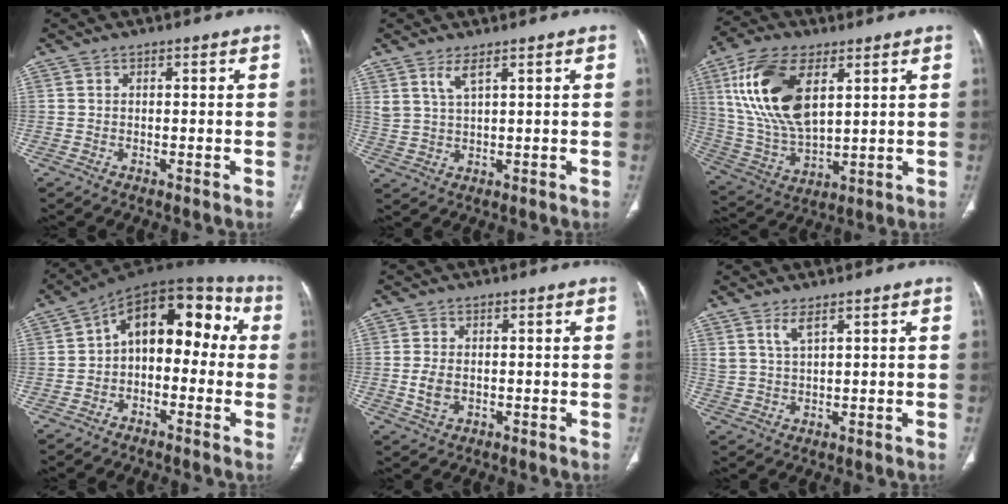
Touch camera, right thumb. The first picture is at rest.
{"total": 3.7, "force": [2.3, 0.8, 2.8], "torque": [-0.063, -0.016, 0.055]}
{"total": 18.4, "force": [6.4, 9.2, 14.5], "torque": [-0.283, -0.019, 0.130]}
{"total": 15.1, "force": [0.8, 9.3, 11.9], "torque": [-0.121, 0.059, -0.006]}
{"total": 3.9, "force": [-0.4, 2.6, 2.8], "torque": [-0.059, -0.001, -0.004]}
{"total": 3.3, "force": [2.1, 0.8, 2.4], "torque": [-0.052, -0.014, 0.050]}